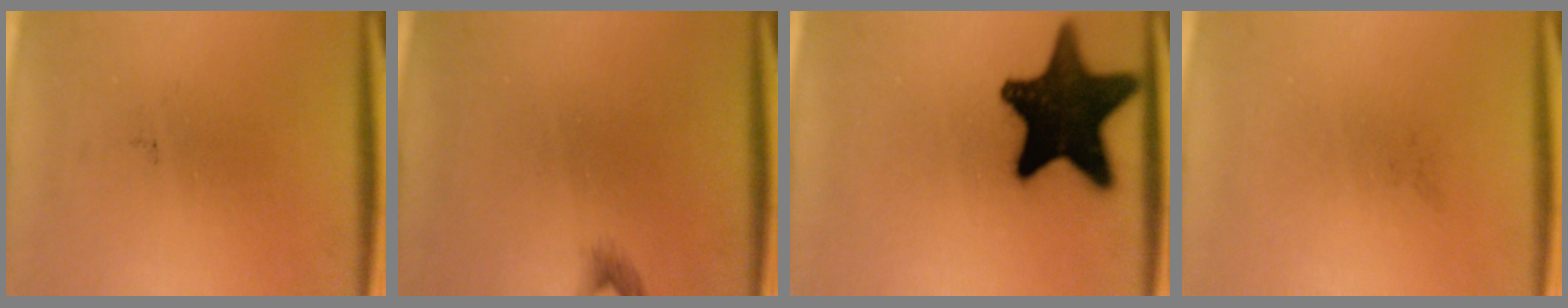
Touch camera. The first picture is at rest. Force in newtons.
{"total": 0.9}
{"total": 18.1}
{"total": 0.0}